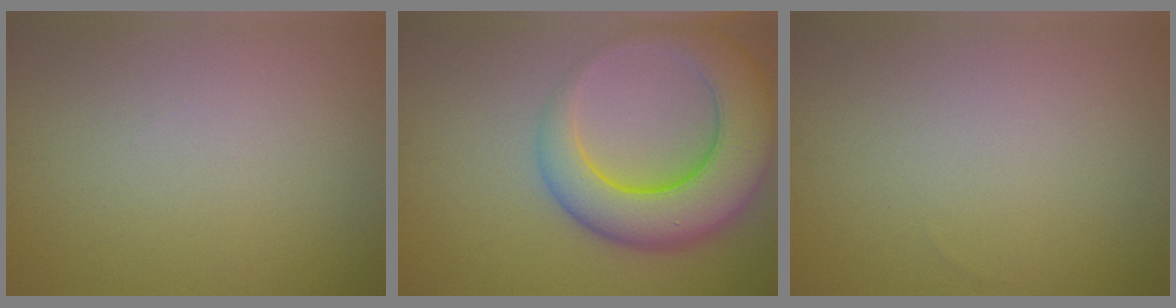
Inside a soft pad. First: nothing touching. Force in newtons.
{"total": 9.1, "press": 9.1, "slide": 0.6}
{"total": 0.0}